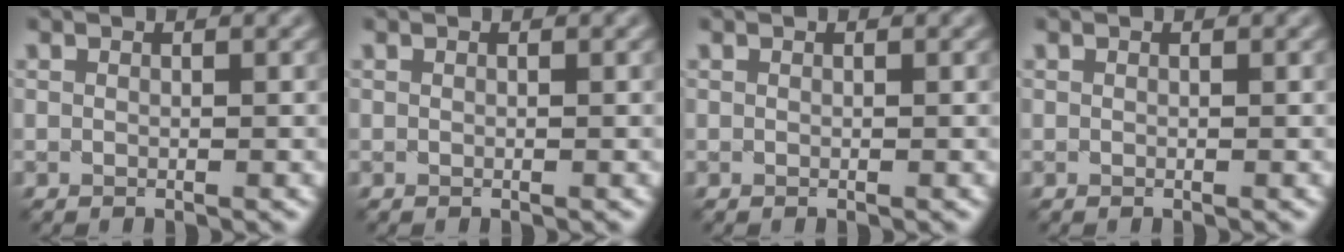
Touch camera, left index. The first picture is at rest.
{"total": 0.0}
{"total": 0.0}
{"total": 0.0}